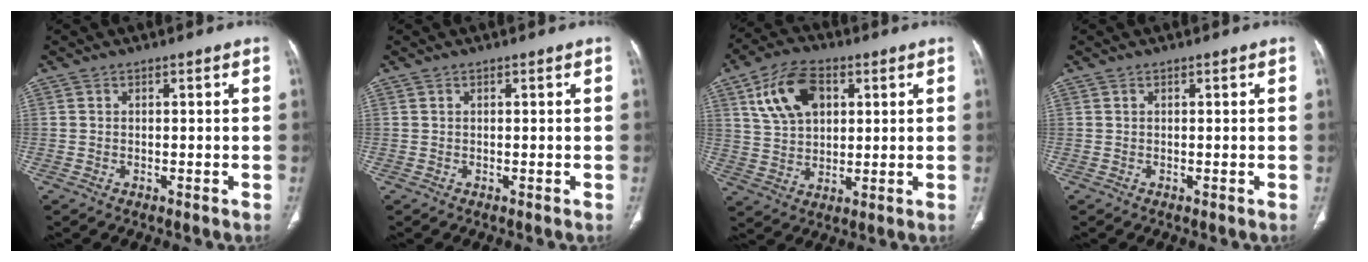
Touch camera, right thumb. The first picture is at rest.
{"total": 0.0}
{"total": 12.1, "force": [4.5, 7.7, 8.3], "torque": [-0.136, 0.000, 0.083]}
{"total": 0.0}